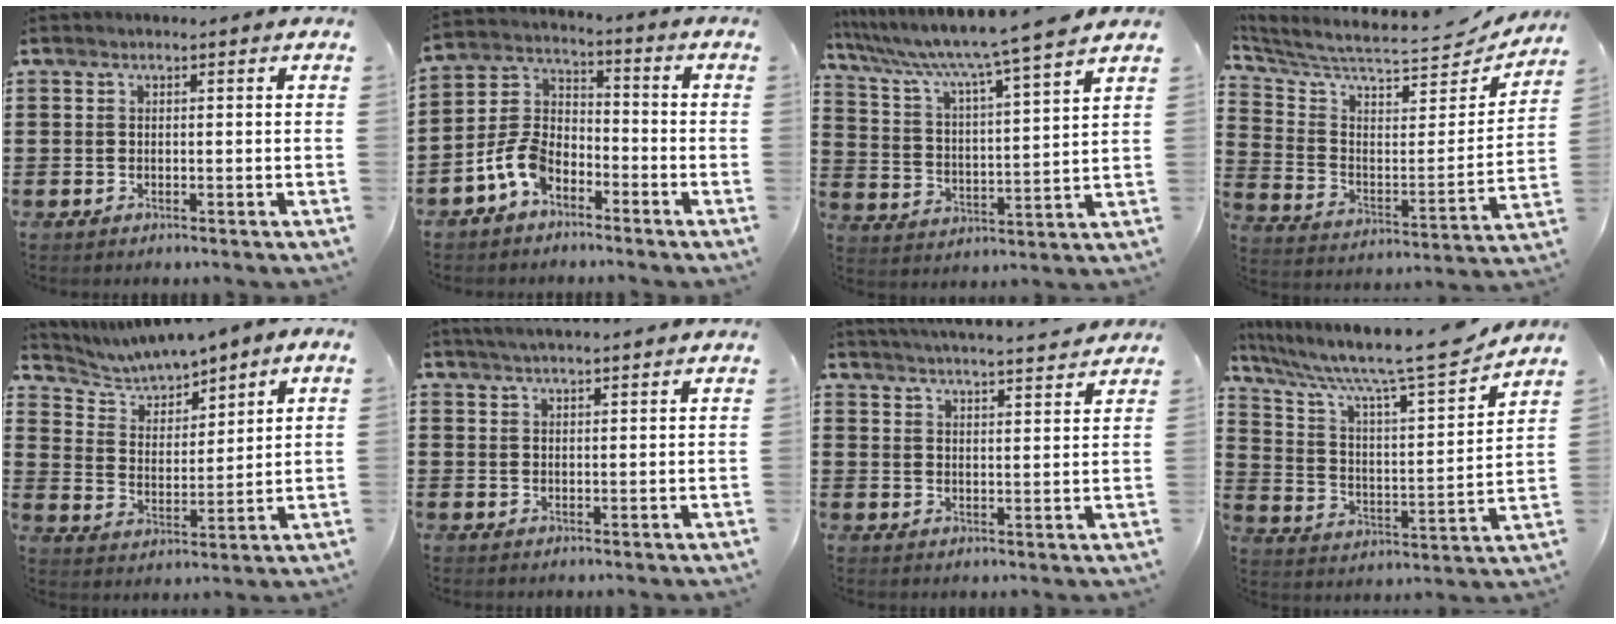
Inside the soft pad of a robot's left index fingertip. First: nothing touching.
{"total": 7.5, "force": [-4.8, 4.1, 4.1], "torque": [-0.115, 0.005, -0.101]}
{"total": 6.8, "force": [5.8, -1.1, 3.3], "torque": [-0.094, -0.054, 0.087]}
{"total": 5.8, "force": [5.2, 1.0, 2.2], "torque": [-0.076, -0.058, 0.085]}
{"total": 4.5, "force": [4.3, 1.2, 0.5], "torque": [-0.039, -0.026, 0.072]}
{"total": 2.6, "force": [2.5, -0.2, 0.7], "torque": [-0.019, -0.002, 0.047]}
{"total": 4.0, "force": [3.9, -0.5, 0.6], "torque": [-0.028, -0.027, 0.065]}
{"total": 11.2, "force": [9.4, 0.7, 6.1], "torque": [-0.149, -0.063, 0.150]}